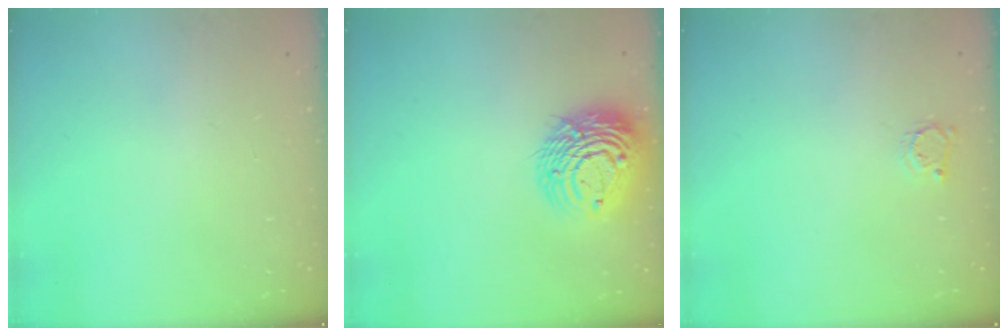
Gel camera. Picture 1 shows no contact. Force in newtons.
{"total": 13.9, "press": 13.8, "slide": 1.9}
{"total": 2.8, "press": 2.7, "slide": 0.4}